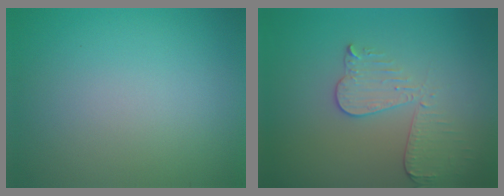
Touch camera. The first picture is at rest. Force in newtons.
{"total": 3.3, "press": 2.9, "slide": 1.4}